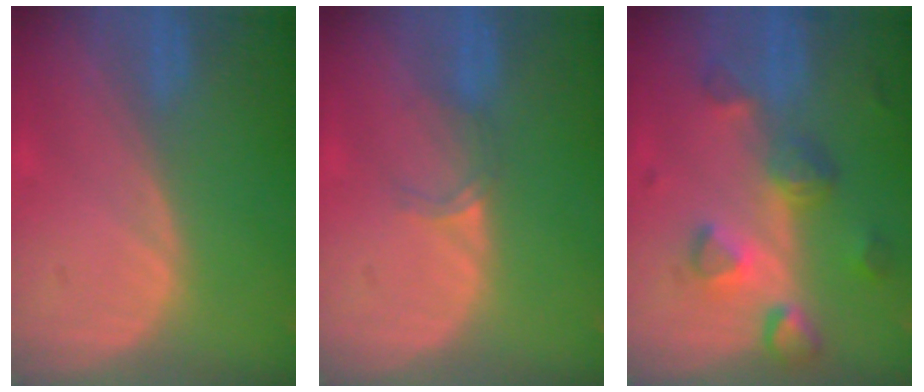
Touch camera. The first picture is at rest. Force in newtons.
{"total": 2.2, "press": 1.7, "slide": 1.3}
{"total": 8.1, "press": 7.2, "slide": 3.7}